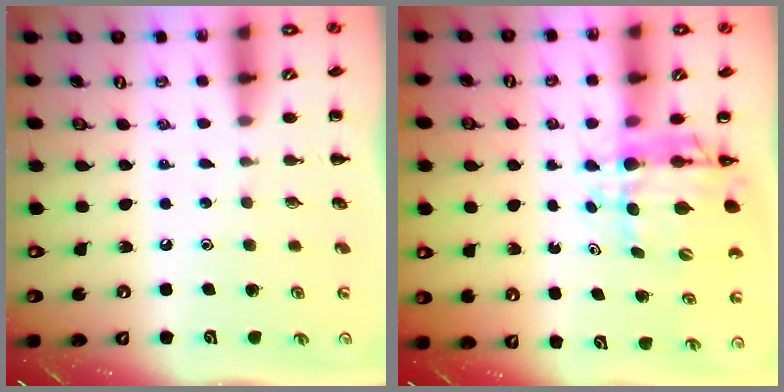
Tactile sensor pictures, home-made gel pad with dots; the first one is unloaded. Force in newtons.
{"total": 7.1, "press": 6.7, "slide": 2.2}